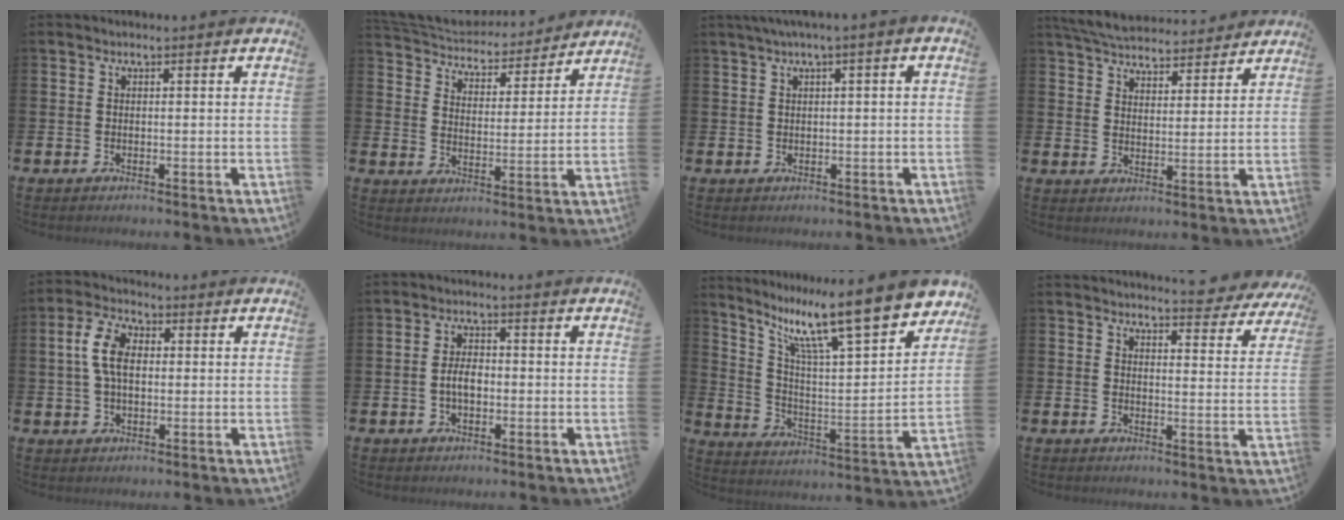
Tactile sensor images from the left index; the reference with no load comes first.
{"total": 5.1, "force": [4.9, 1.6, 0.2], "torque": [-0.040, -0.042, 0.081]}
{"total": 1.7, "force": [0.5, -0.1, 1.6], "torque": [-0.034, 0.003, 0.011]}
{"total": 6.4, "force": [6.1, 1.3, 1.2], "torque": [-0.052, -0.030, 0.112]}
{"total": 6.4, "force": [1.4, 3.8, 4.9], "torque": [-0.094, 0.016, 0.021]}
{"total": 3.3, "force": [-0.4, 1.9, 2.7], "torque": [-0.043, 0.003, -0.012]}
{"total": 14.3, "force": [11.3, 2.4, 8.4], "torque": [-0.177, -0.080, 0.184]}
{"total": 4.1, "force": [4.1, 0.5, 0.4], "torque": [-0.004, -0.033, 0.069]}